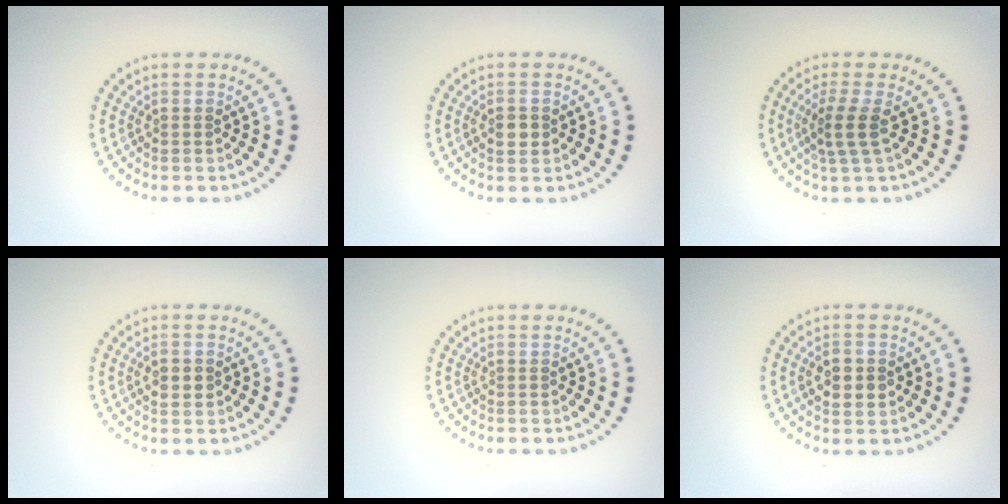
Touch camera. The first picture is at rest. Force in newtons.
{"total": 1.5, "press": 1.5, "slide": 0.3}
{"total": 2.5, "press": 2.0, "slide": 1.6}
{"total": 2.1, "press": 2.1, "slide": 0.1}
{"total": 0.0}
{"total": 2.3, "press": 2.3, "slide": 0.1}